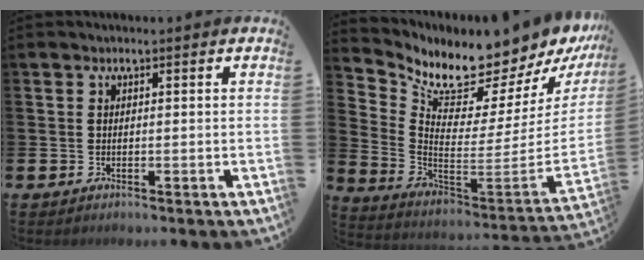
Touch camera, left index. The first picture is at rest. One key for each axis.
{"total": 8.4, "fx": 8.2, "fy": 1.6, "fz": 1.2, "tx": -0.054, "ty": -0.090, "tz": 0.130}